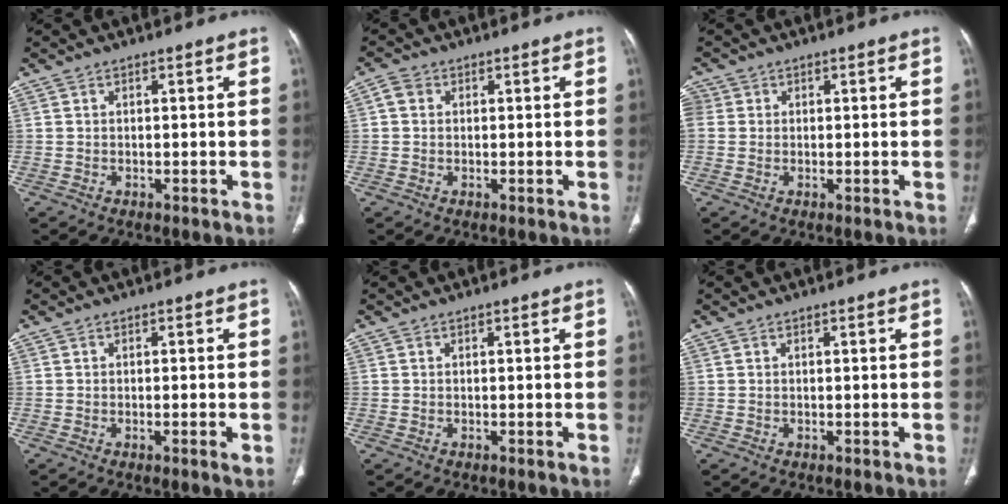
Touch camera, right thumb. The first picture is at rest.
{"total": 2.4, "force": [0.4, 2.1, 1.1], "torque": [-0.011, 0.007, 0.005]}
{"total": 3.7, "force": [0.7, 3.4, 1.4], "torque": [-0.030, 0.015, 0.015]}
{"total": 1.7, "force": [-0.5, 0.1, 1.6], "torque": [-0.029, -0.007, -0.010]}
{"total": 0.0}
{"total": 0.0}